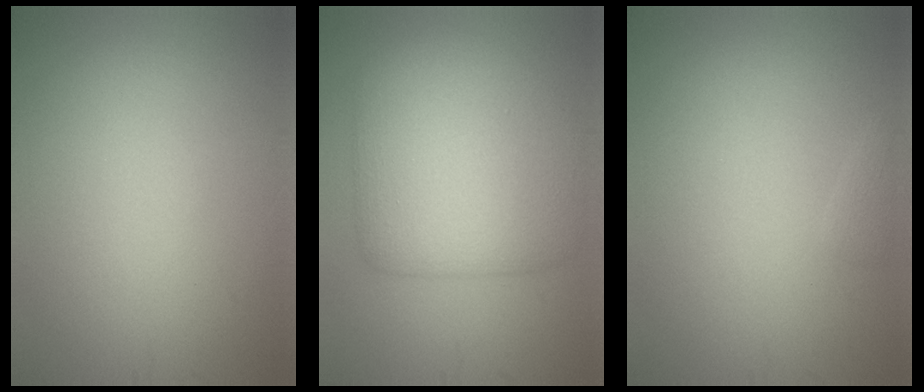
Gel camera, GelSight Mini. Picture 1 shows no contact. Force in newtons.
{"total": 8.2, "press": 8.2, "slide": 0.2}
{"total": 0.7, "press": 0.7, "slide": 0.1}